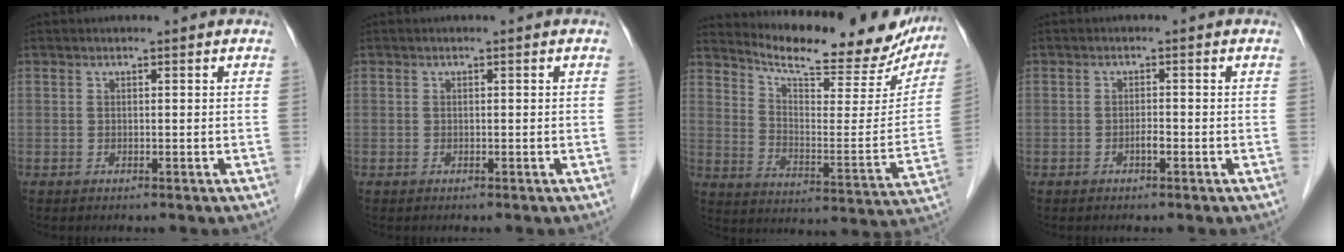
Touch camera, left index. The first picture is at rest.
{"total": 0.0}
{"total": 22.3, "force": [20.4, 4.8, 7.8], "torque": [-0.112, -0.044, 0.268]}
{"total": 1.0, "force": [-0.6, 0.1, 0.8], "torque": [-0.016, 0.002, -0.011]}